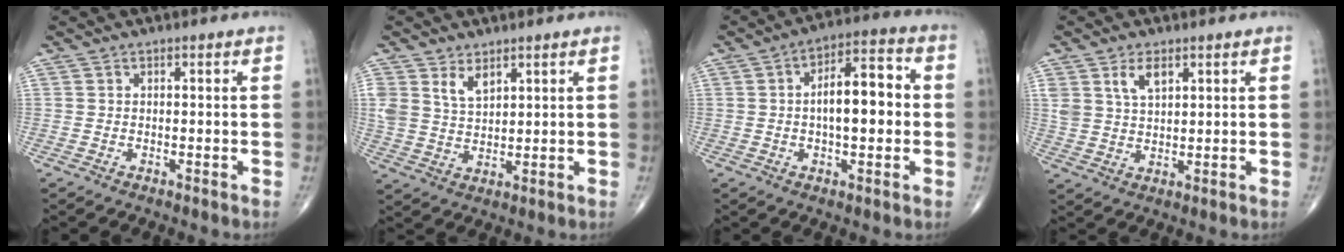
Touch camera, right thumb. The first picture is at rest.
{"total": 5.2, "force": [3.1, 2.9, 3.0], "torque": [-0.042, -0.018, 0.066]}
{"total": 11.6, "force": [0.1, 5.1, 10.4], "torque": [-0.145, 0.027, -0.003]}
{"total": 5.0, "force": [2.7, 2.7, 3.4], "torque": [-0.053, -0.012, 0.054]}